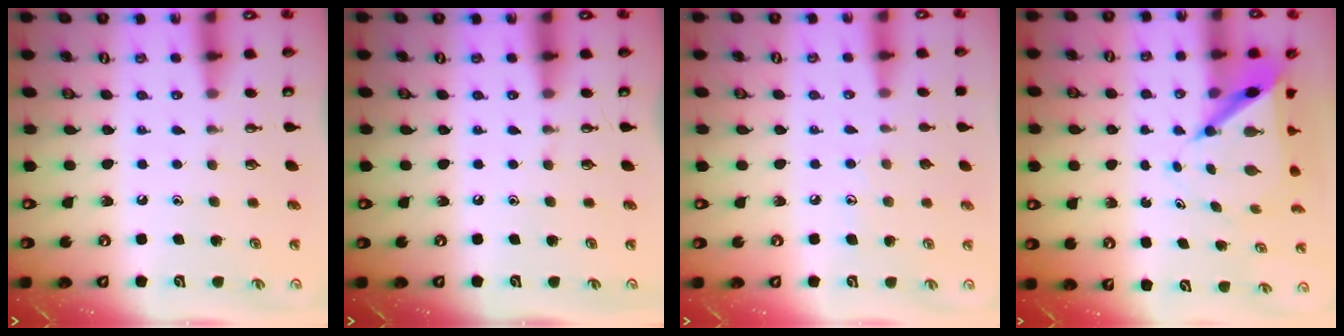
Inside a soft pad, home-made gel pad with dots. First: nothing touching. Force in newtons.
{"total": 0.0}
{"total": 5.1, "press": 5.1, "slide": 0.5}
{"total": 6.7, "press": 6.7, "slide": 0.5}